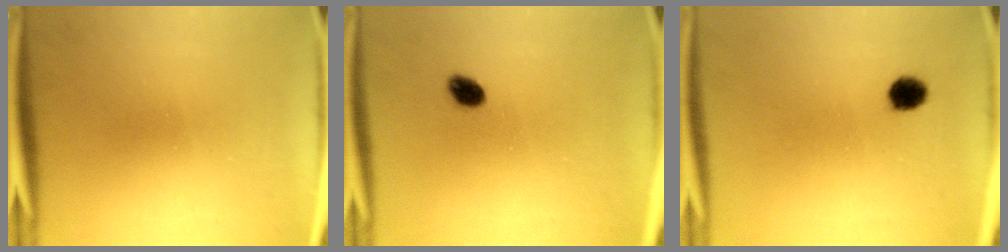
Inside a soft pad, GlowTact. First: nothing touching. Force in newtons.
{"total": 2.4}
{"total": 3.7}